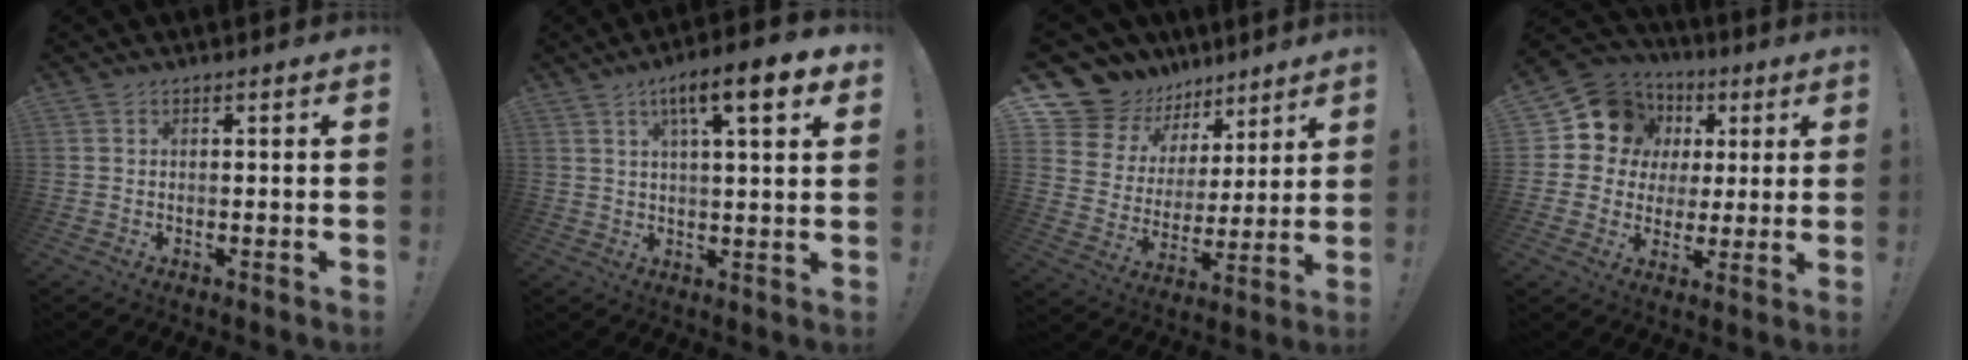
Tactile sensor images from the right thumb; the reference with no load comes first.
{"total": 11.0, "force": [5.1, 2.1, 9.5], "torque": [-0.138, -0.017, 0.075]}
{"total": 13.2, "force": [9.7, 8.5, 2.7], "torque": [-0.064, -0.073, 0.193]}
{"total": 13.3, "force": [4.4, 11.8, 4.4], "torque": [-0.067, -0.016, 0.099]}